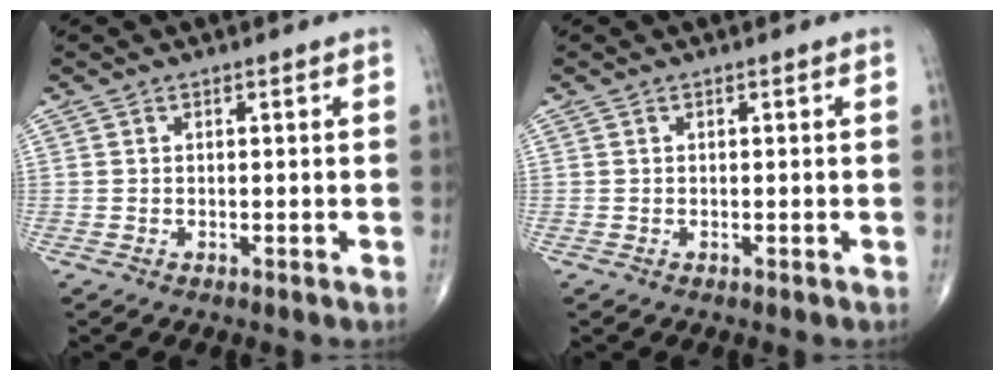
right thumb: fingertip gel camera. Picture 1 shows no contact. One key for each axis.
{"total": 0.0}